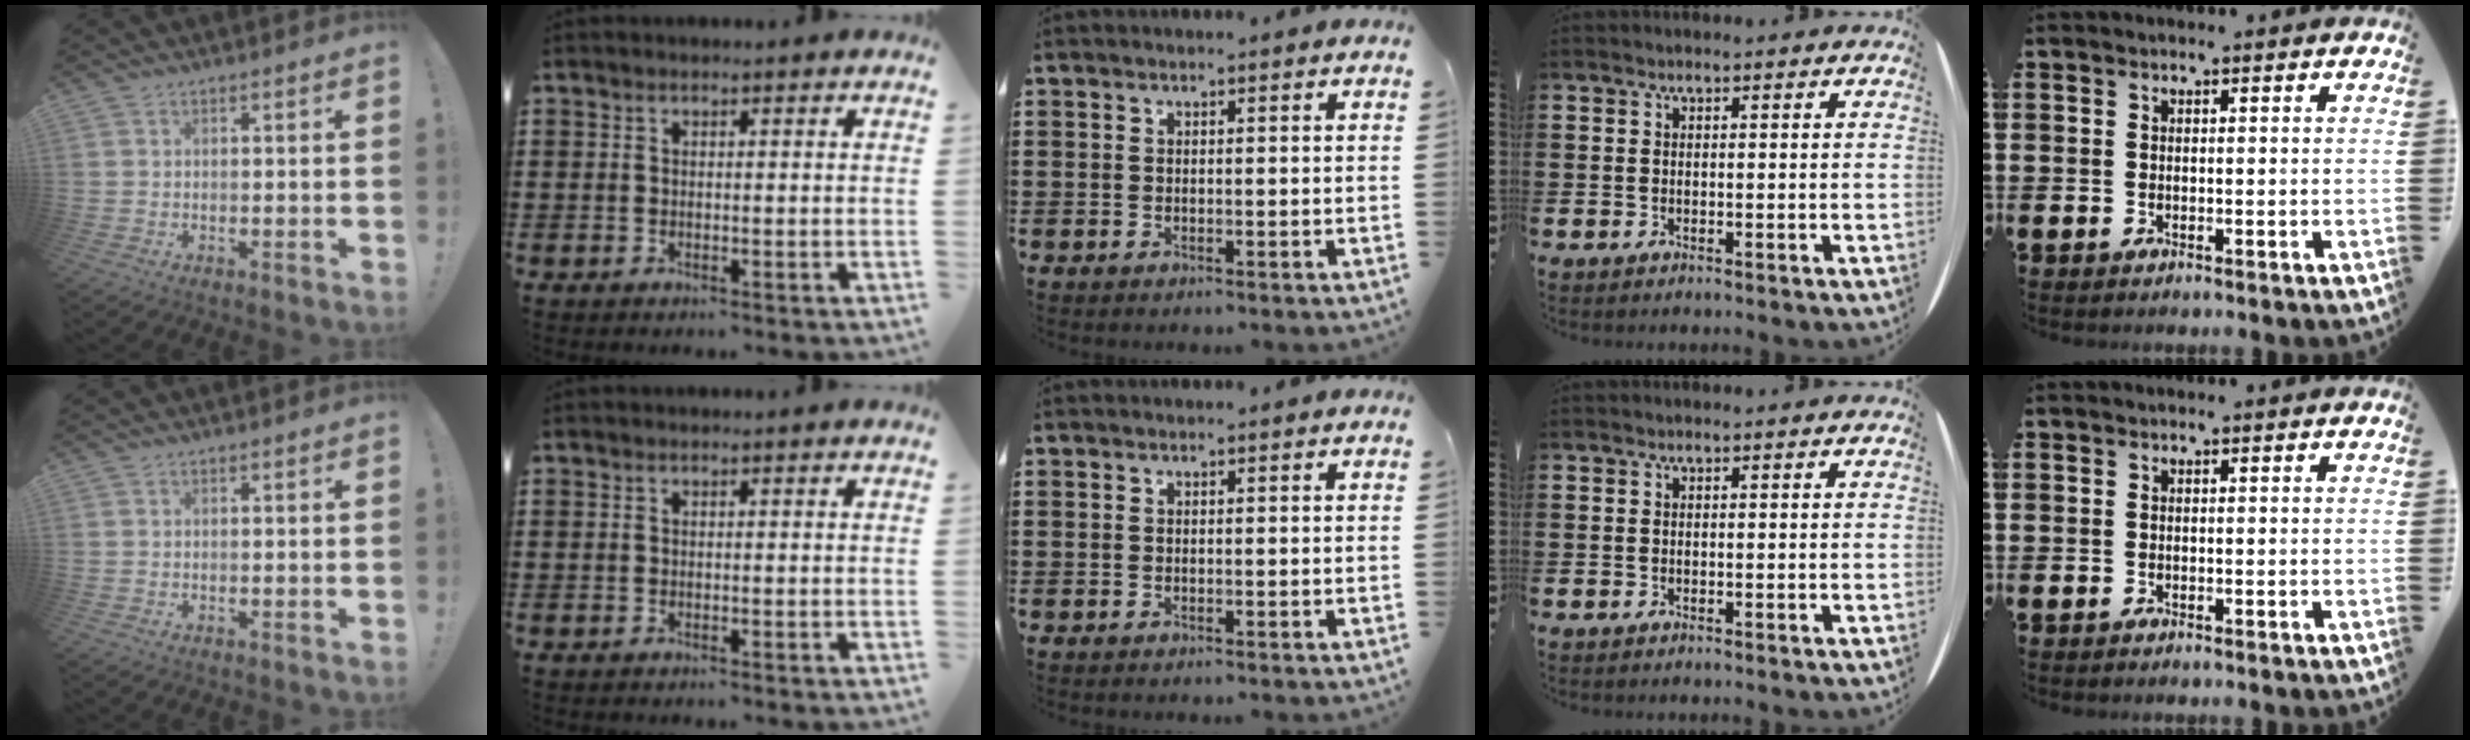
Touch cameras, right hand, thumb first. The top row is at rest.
{}